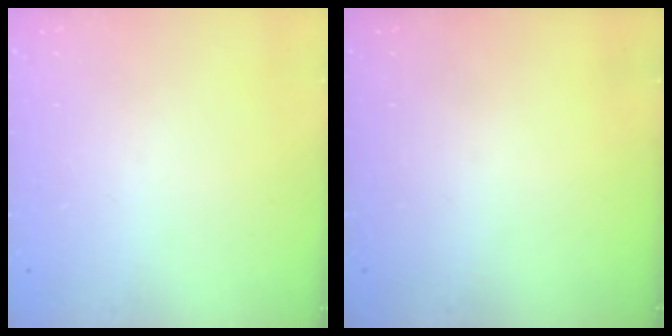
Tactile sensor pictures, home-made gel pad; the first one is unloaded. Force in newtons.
{"total": 0.0}